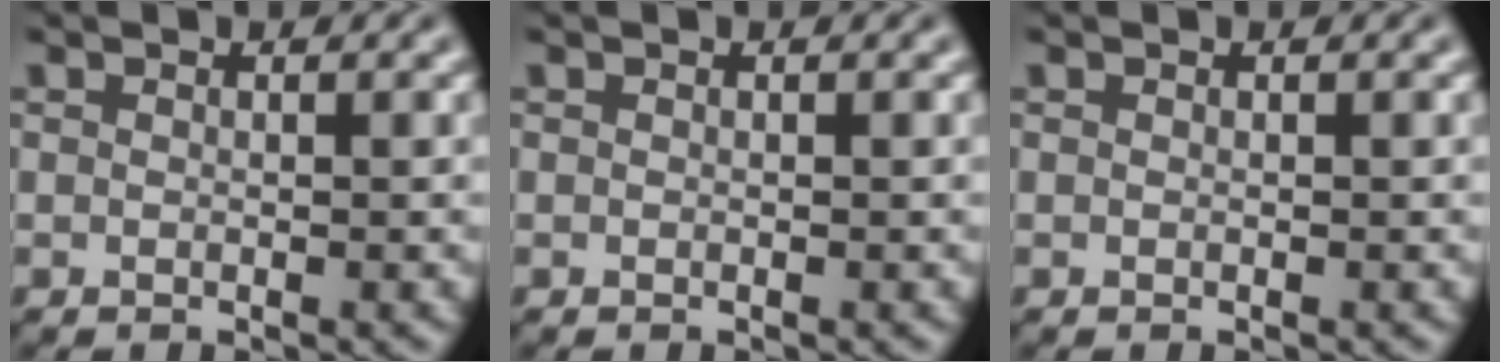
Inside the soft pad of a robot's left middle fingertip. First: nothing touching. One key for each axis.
{"total": 0.0}
{"total": 0.0}